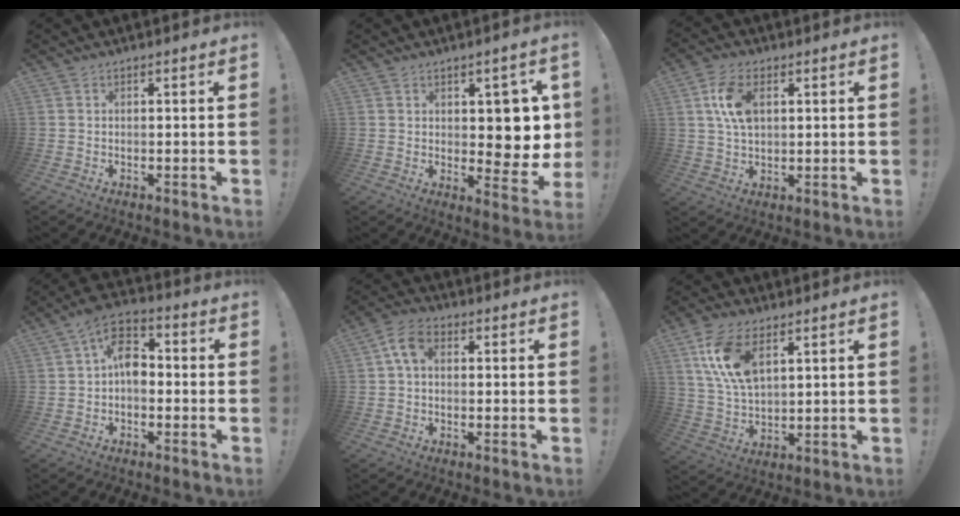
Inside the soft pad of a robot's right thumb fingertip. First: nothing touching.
{"total": 7.4, "force": [2.6, 4.7, 5.0], "torque": [-0.052, -0.022, 0.052]}
{"total": 9.6, "force": [2.7, 5.8, 7.2], "torque": [-0.141, 0.004, 0.050]}
{"total": 9.8, "force": [0.3, 6.3, 7.5], "torque": [-0.140, 0.011, 0.010]}
{"total": 6.9, "force": [1.4, 4.6, 4.9], "torque": [-0.099, 0.013, 0.031]}
{"total": 12.7, "force": [5.9, 6.5, 9.1], "torque": [-0.189, -0.015, 0.110]}